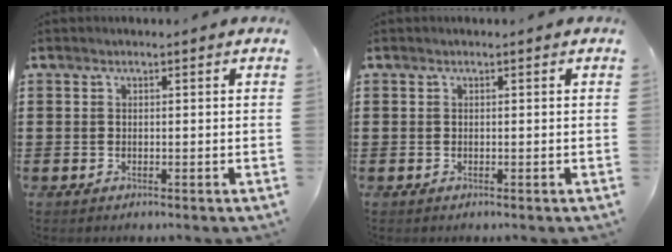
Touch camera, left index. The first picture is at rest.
{"total": 0.0}